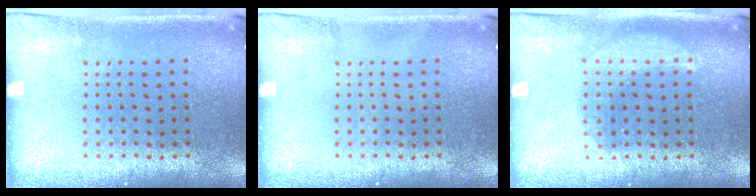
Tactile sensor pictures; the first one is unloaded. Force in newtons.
{"total": 0.0}
{"total": 2.3, "press": 2.3, "slide": 0.3}